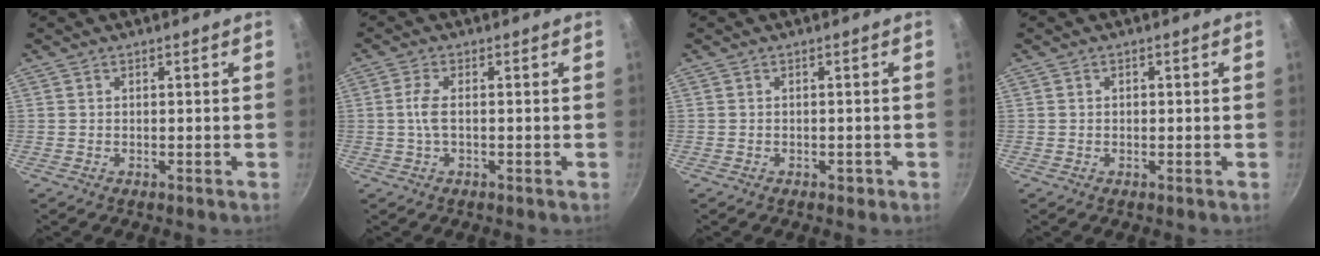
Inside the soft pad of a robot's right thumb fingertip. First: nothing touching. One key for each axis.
{"total": 3.3, "fx": -0.4, "fy": 1.2, "fz": 3.0, "tx": -0.076, "ty": 0.006, "tz": -0.012}
{"total": 1.2, "fx": -0.6, "fy": 0.8, "fz": 0.6, "tx": -0.007, "ty": 0.007, "tz": -0.002}
{"total": 0.9, "fx": 0.1, "fy": 0.7, "fz": 0.5, "tx": -0.006, "ty": 0.005, "tz": 0.001}